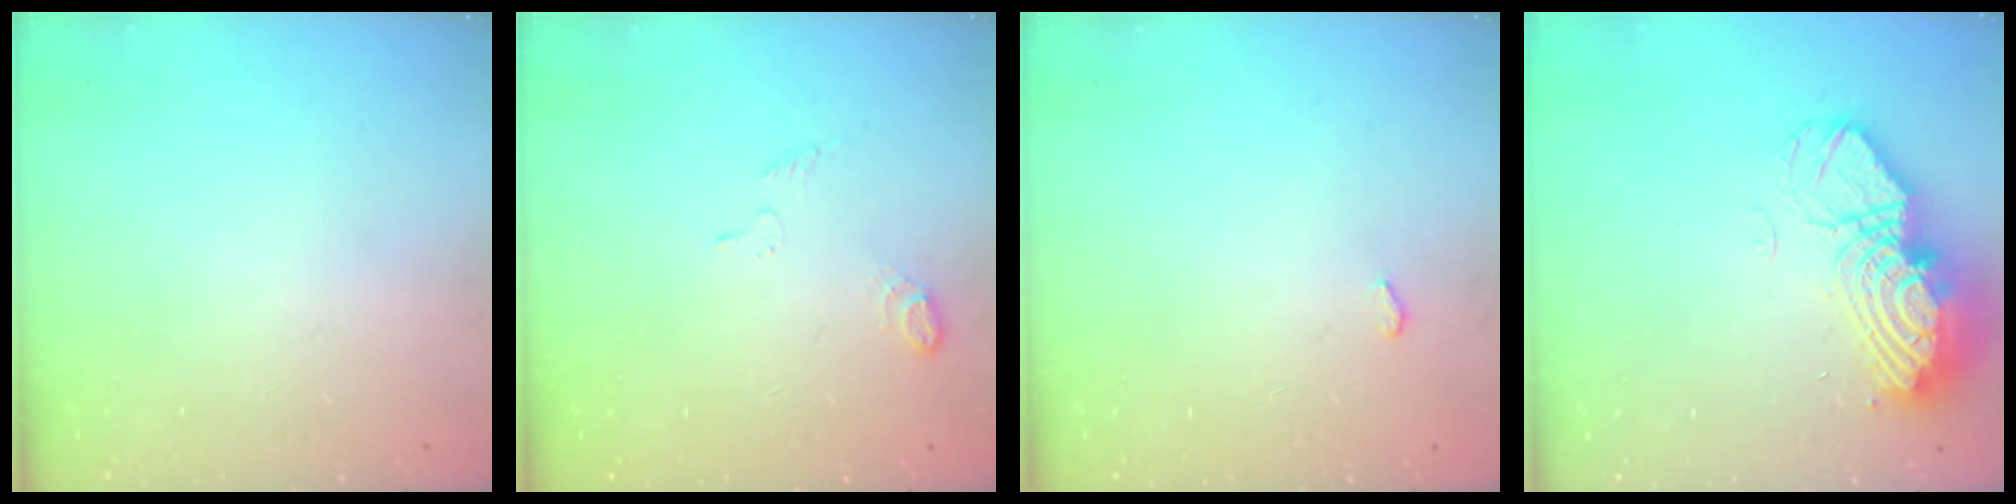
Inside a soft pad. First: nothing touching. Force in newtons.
{"total": 4.1, "press": 4.0, "slide": 0.9}
{"total": 2.6, "press": 2.2, "slide": 1.3}
{"total": 17.5, "press": 17.4, "slide": 2.0}